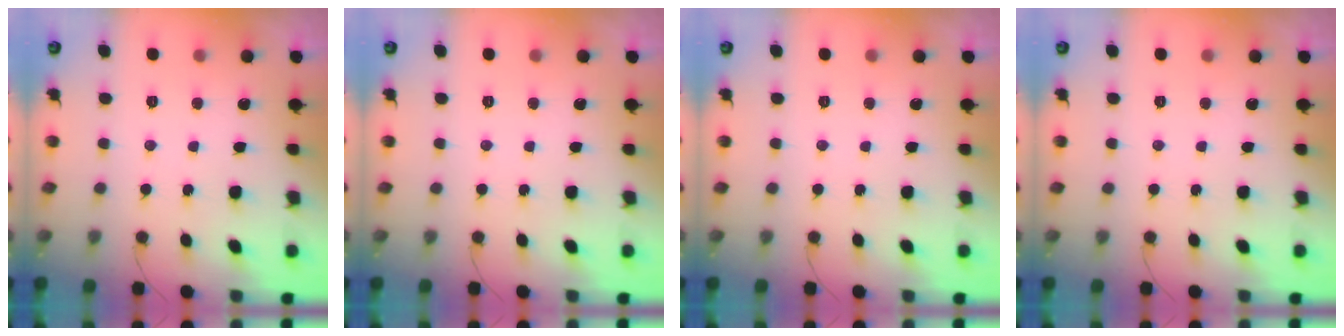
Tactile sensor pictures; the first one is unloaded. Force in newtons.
{"total": 0.0}
{"total": 0.0}
{"total": 0.0}